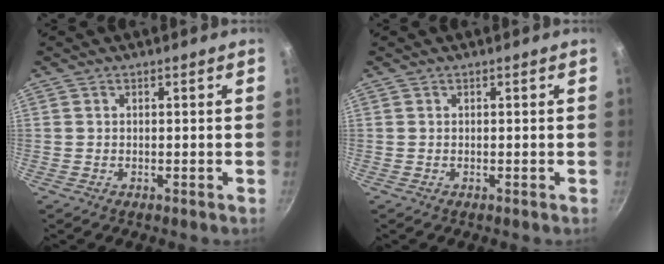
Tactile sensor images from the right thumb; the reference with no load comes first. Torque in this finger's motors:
{"motor_torque": [0.00, 0.00, -0.01, 0.01, 0.01]}